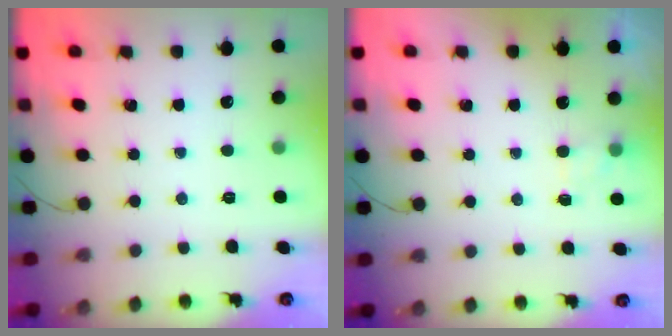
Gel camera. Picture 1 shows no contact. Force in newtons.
{"total": 2.5, "press": 1.9, "slide": 1.6}